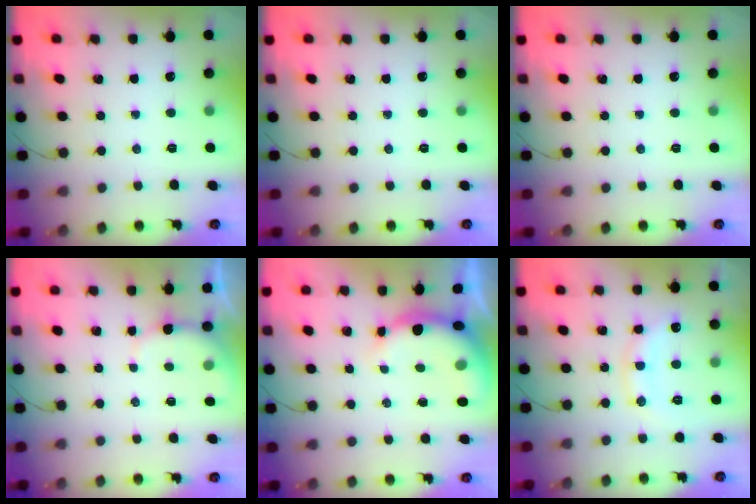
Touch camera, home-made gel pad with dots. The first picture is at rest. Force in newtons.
{"total": 0.0}
{"total": 0.0}
{"total": 2.8, "press": 2.7, "slide": 0.7}
{"total": 8.0, "press": 7.8, "slide": 1.4}
{"total": 13.2, "press": 13.2, "slide": 0.7}